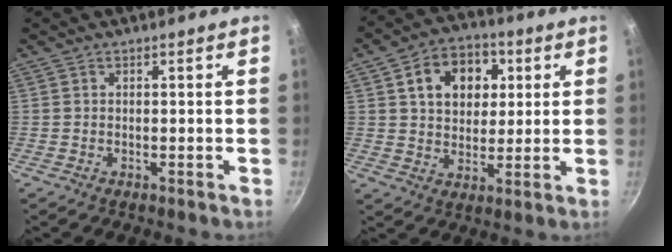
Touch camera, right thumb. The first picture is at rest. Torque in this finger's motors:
{"motor_torque": [-0.59, 0.83, 0.72, 0.49, 0.16]}